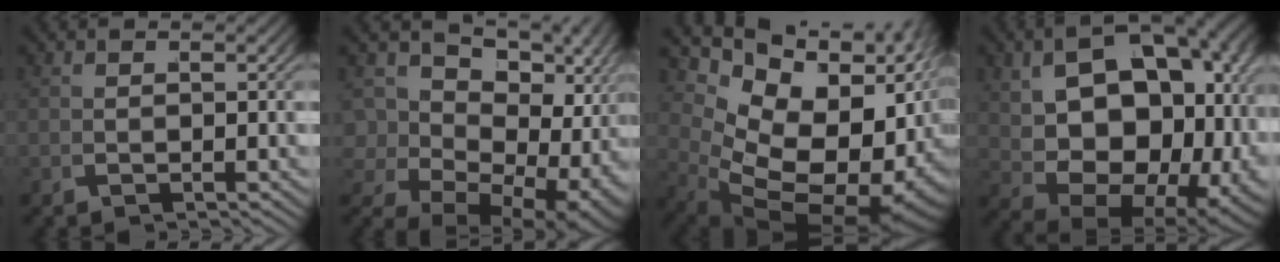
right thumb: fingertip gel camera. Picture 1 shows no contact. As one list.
[{"total": 15.7, "force": [0.6, 11.1, 11.1], "torque": [-0.202, -0.029, 0.020]}, {"total": 20.0, "force": [-0.5, 13.4, 14.8], "torque": [-0.265, -0.041, 0.017]}, {"total": 18.4, "force": [-0.5, 12.4, 13.6], "torque": [-0.238, -0.034, 0.012]}]